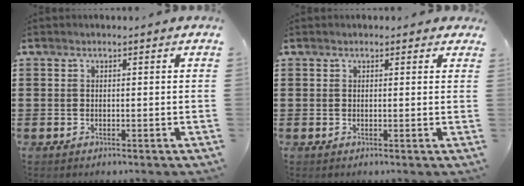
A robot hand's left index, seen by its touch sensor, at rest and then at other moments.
{"total": 0.7, "force": [0.5, 0.4, 0.3], "torque": [-0.007, 0.004, 0.010]}